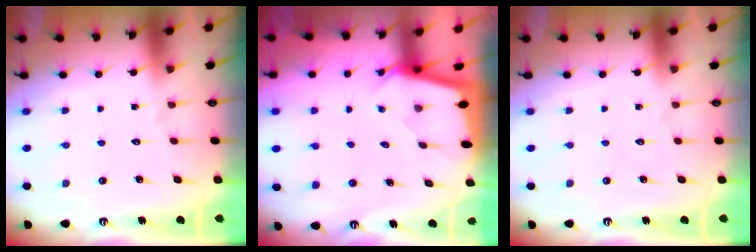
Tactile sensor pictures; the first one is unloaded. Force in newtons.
{"total": 2.2, "press": 2.2, "slide": 0.1}
{"total": 0.0}